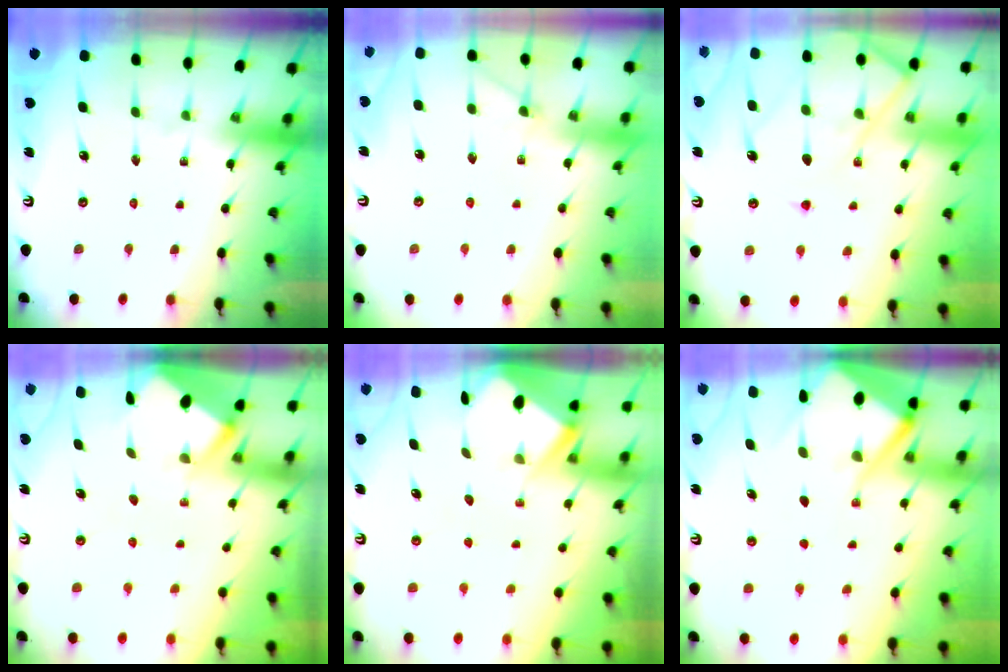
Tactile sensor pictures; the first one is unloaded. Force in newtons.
{"total": 4.2, "press": 4.2, "slide": 0.6}
{"total": 12.8, "press": 12.8, "slide": 1.3}
{"total": 2.8, "press": 2.8, "slide": 0.2}
{"total": 3.2, "press": 3.2, "slide": 0.4}
{"total": 8.6, "press": 8.6, "slide": 0.9}